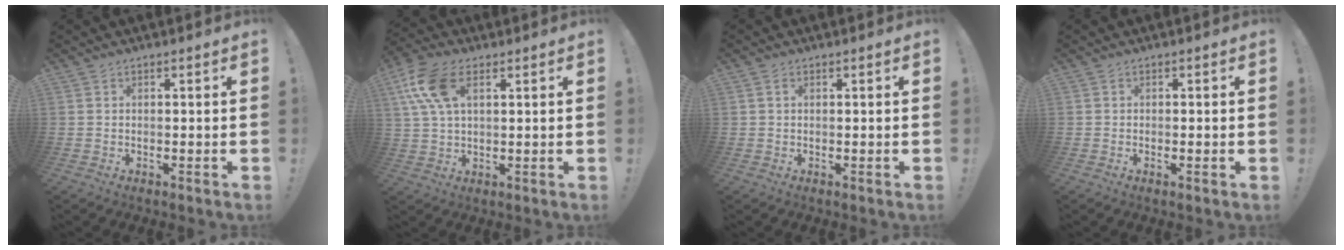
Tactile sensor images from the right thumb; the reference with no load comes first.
{"total": 12.5, "force": [4.9, 6.8, 9.3], "torque": [-0.188, -0.006, 0.096]}
{"total": 0.9, "force": [0.3, 0.6, 0.5], "torque": [-0.005, 0.000, 0.004]}
{"total": 1.0, "force": [-0.2, 0.0, 1.0], "torque": [-0.014, -0.003, -0.005]}